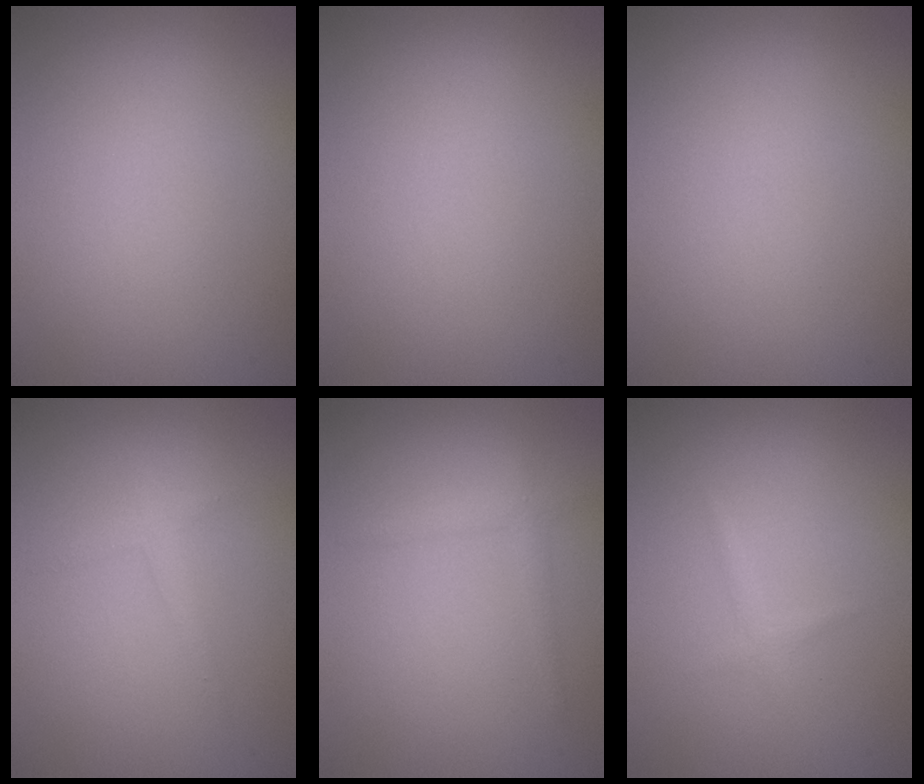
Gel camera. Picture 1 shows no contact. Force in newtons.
{"total": 0.0}
{"total": 0.0}
{"total": 1.2, "press": 1.2, "slide": 0.0}
{"total": 1.2, "press": 1.2, "slide": 0.1}
{"total": 0.8, "press": 0.8, "slide": 0.0}